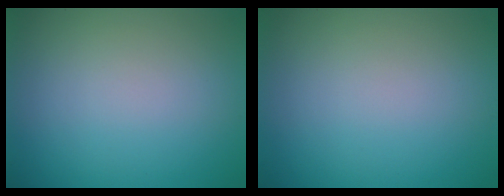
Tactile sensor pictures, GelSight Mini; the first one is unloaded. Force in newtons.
{"total": 0.0}